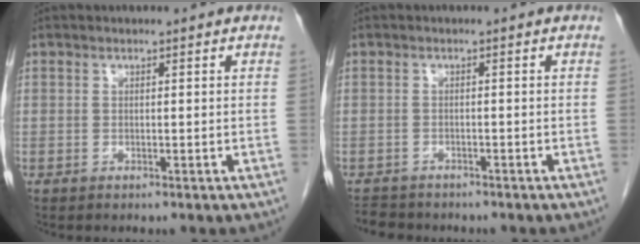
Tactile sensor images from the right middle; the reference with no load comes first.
{"total": 4.2, "force": [-3.9, 1.4, 0.8], "torque": [-0.017, -0.011, -0.060]}